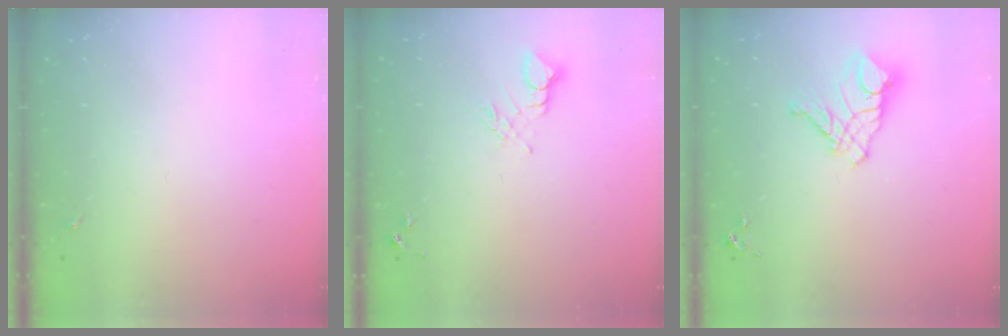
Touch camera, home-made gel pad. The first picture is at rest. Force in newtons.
{"total": 6.6, "press": 6.6, "slide": 0.5}
{"total": 11.6, "press": 11.5, "slide": 1.1}